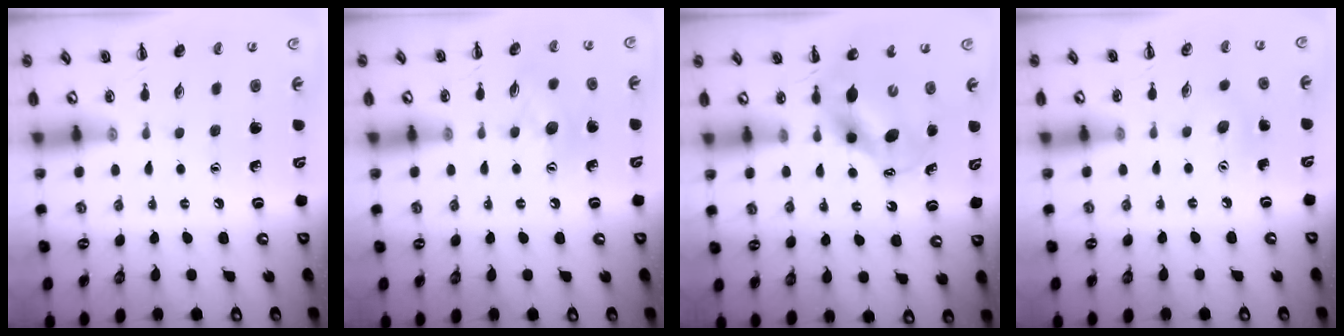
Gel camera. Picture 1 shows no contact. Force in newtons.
{"total": 8.5, "press": 8.5, "slide": 0.7}
{"total": 6.0, "press": 5.9, "slide": 0.8}
{"total": 5.5, "press": 5.2, "slide": 1.6}